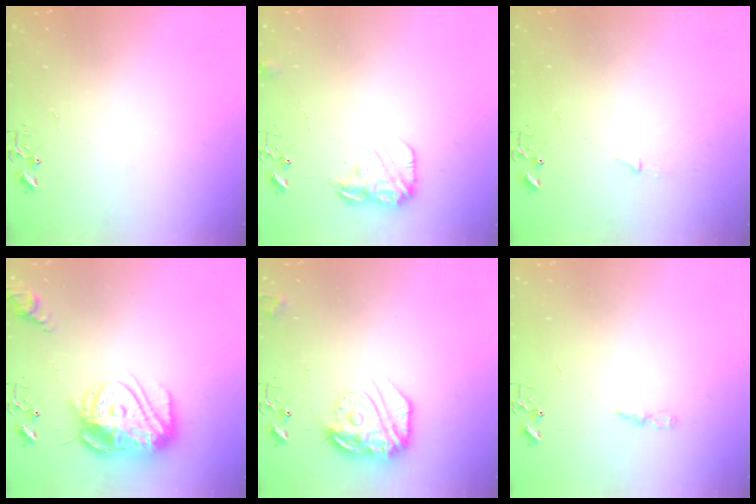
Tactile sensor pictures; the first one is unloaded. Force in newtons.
{"total": 11.7, "press": 11.7, "slide": 0.4}
{"total": 3.1, "press": 3.1, "slide": 0.4}
{"total": 17.2, "press": 17.2, "slide": 1.4}
{"total": 17.4, "press": 17.3, "slide": 1.2}
{"total": 3.2, "press": 3.1, "slide": 0.4}